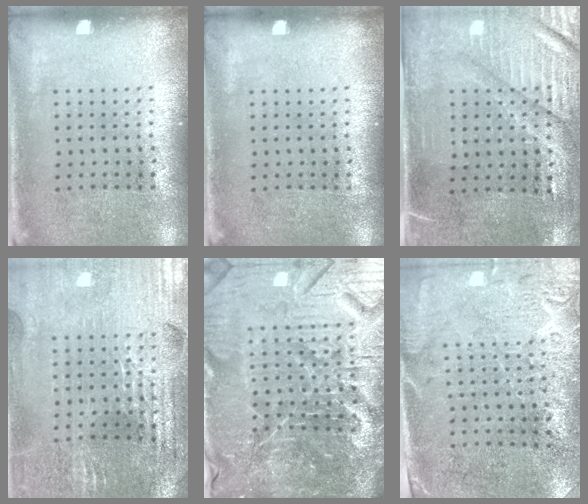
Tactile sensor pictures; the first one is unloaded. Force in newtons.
{"total": 0.0}
{"total": 3.3, "press": 2.9, "slide": 1.5}
{"total": 2.9, "press": 2.8, "slide": 0.5}
{"total": 7.3, "press": 6.5, "slide": 3.4}
{"total": 2.7, "press": 2.4, "slide": 1.2}